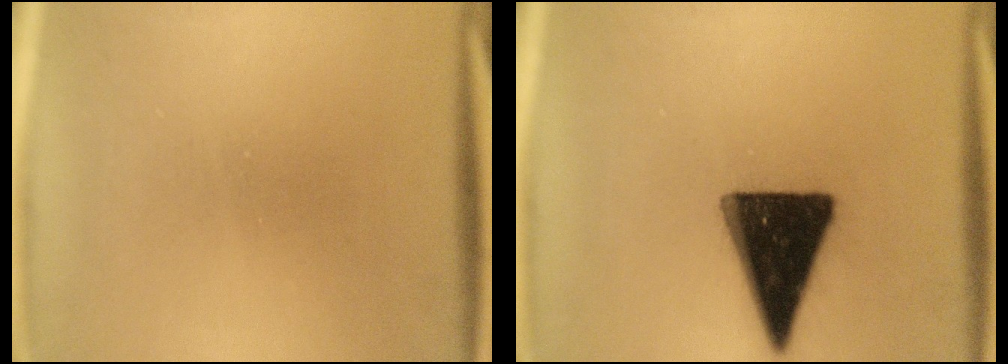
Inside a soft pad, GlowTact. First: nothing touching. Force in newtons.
{"total": 18.2}